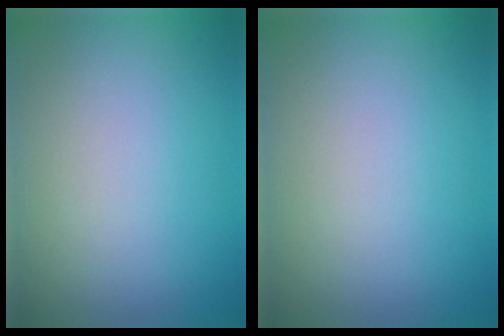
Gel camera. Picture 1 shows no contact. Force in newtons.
{"total": 0.0}